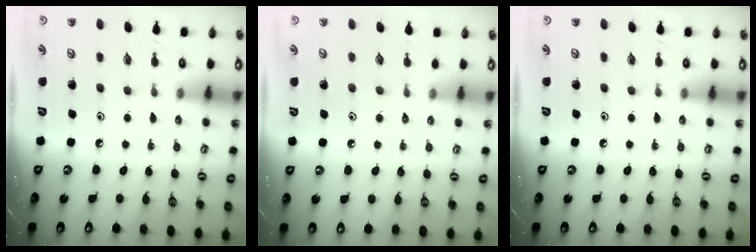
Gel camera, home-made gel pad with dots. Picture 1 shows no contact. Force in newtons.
{"total": 2.3, "press": 2.3, "slide": 0.4}
{"total": 0.0}